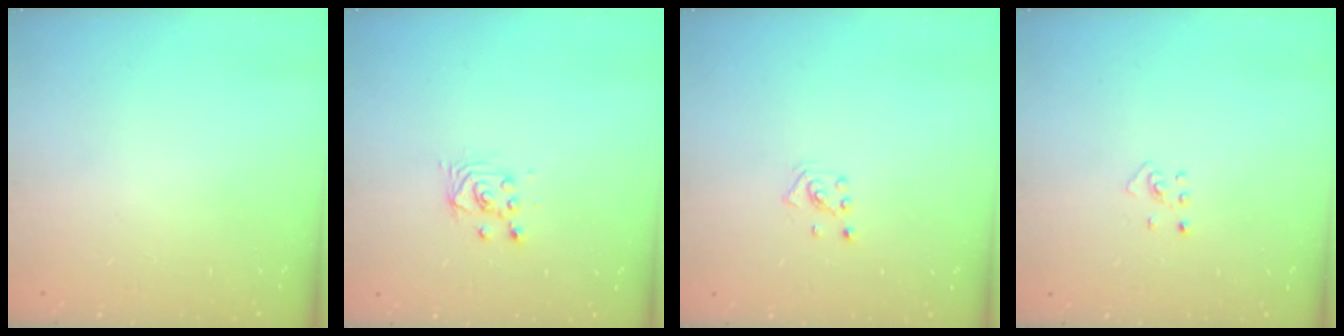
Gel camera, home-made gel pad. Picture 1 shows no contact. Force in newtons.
{"total": 2.6, "press": 2.6, "slide": 0.1}
{"total": 2.2, "press": 2.2, "slide": 0.6}
{"total": 2.7, "press": 2.7, "slide": 0.5}